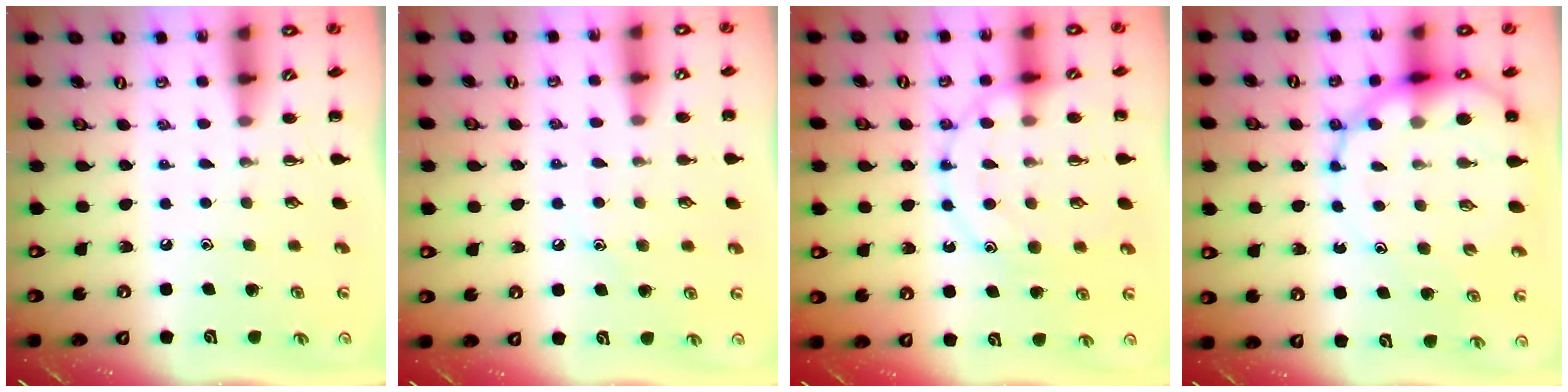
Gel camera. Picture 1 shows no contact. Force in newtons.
{"total": 8.5, "press": 8.4, "slide": 1.7}
{"total": 15.1, "press": 15.0, "slide": 1.4}
{"total": 14.4, "press": 13.9, "slide": 3.7}